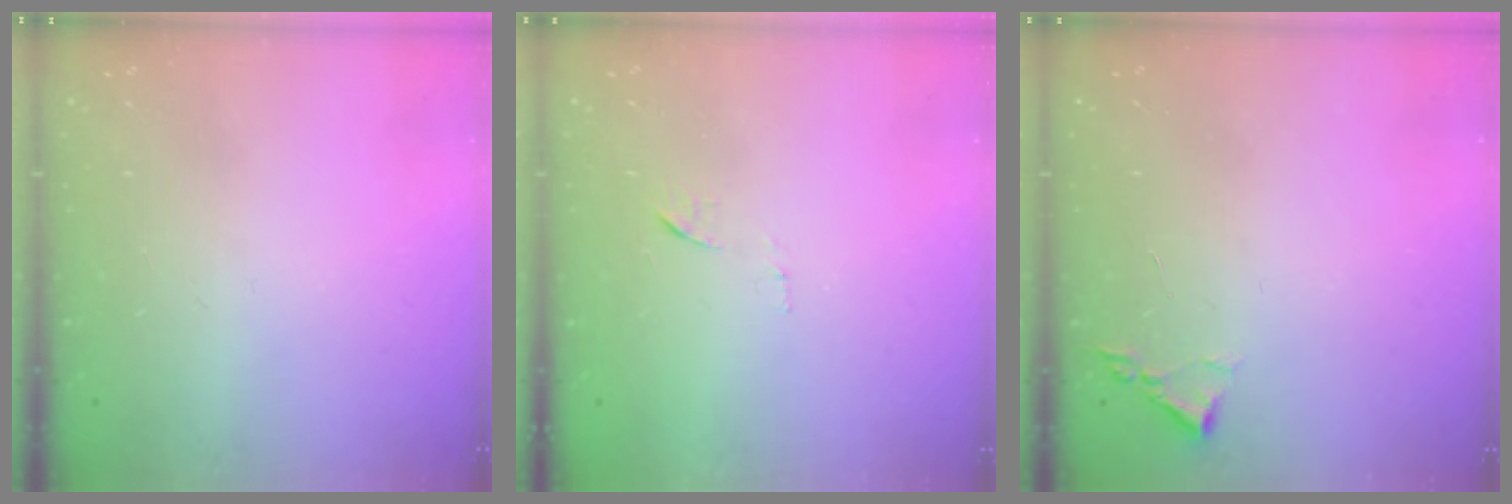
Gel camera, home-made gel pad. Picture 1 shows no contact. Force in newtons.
{"total": 6.5, "press": 6.5, "slide": 0.5}
{"total": 1.8, "press": 1.8, "slide": 0.3}